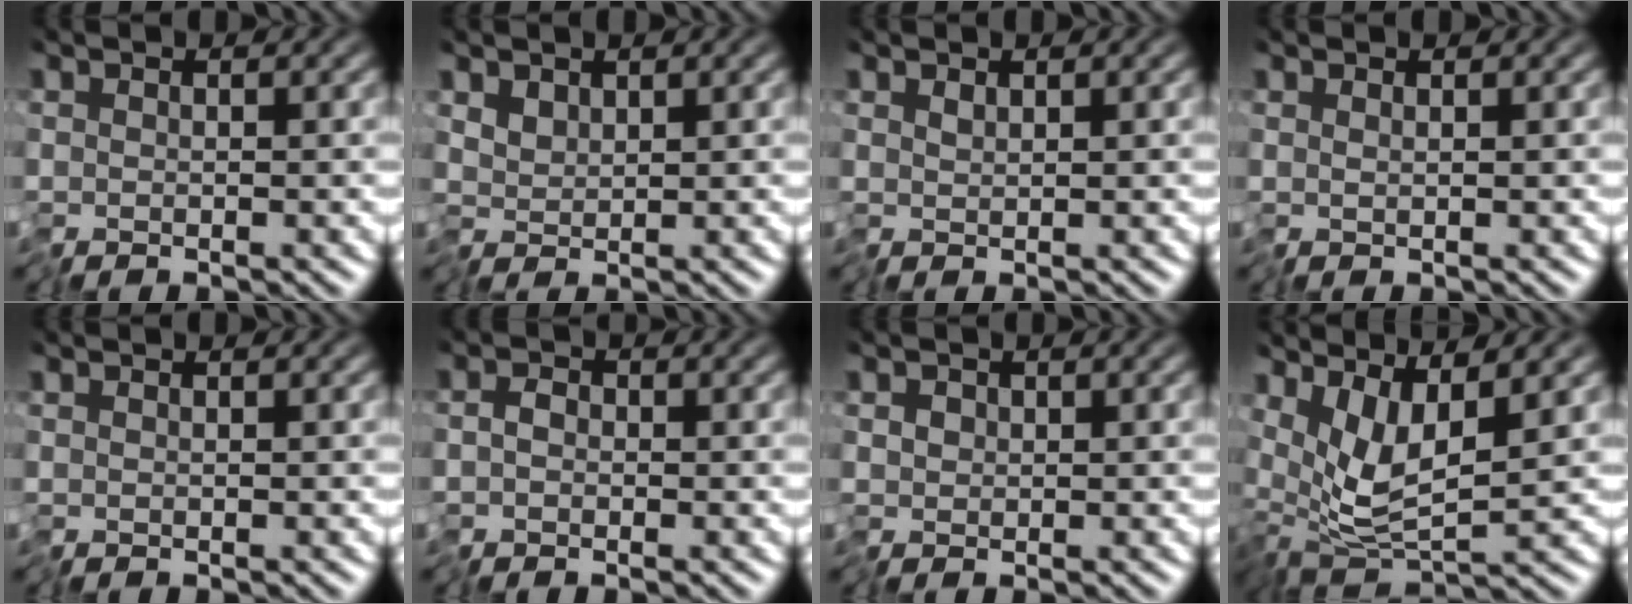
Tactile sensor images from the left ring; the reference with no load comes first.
{"total": 1.2, "force": [0.5, 0.7, 0.8], "torque": [-0.011, -0.002, 0.009]}
{"total": 0.7, "force": [0.6, 0.1, 0.5], "torque": [-0.009, 0.001, 0.013]}
{"total": 0.5, "force": [0.4, -0.3, 0.2], "torque": [-0.001, 0.002, 0.010]}
{"total": 0.0}
{"total": 1.1, "force": [-0.8, 0.6, 0.5], "torque": [0.001, 0.000, -0.021]}
{"total": 1.1, "force": [-0.1, 0.9, 0.6], "torque": [-0.011, 0.002, -0.005]}
{"total": 5.0, "force": [1.3, 1.3, 4.7], "torque": [-0.089, -0.007, 0.025]}